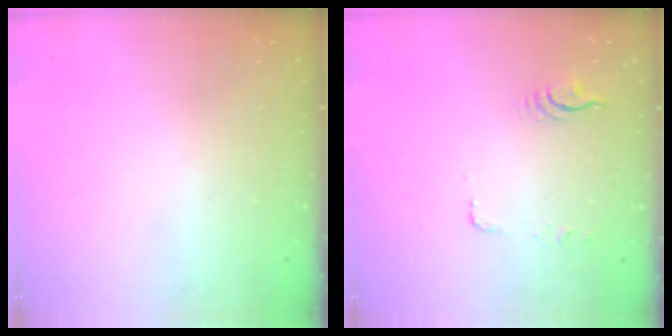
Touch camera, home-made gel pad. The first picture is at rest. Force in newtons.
{"total": 14.8, "press": 7.2, "slide": 12.9}